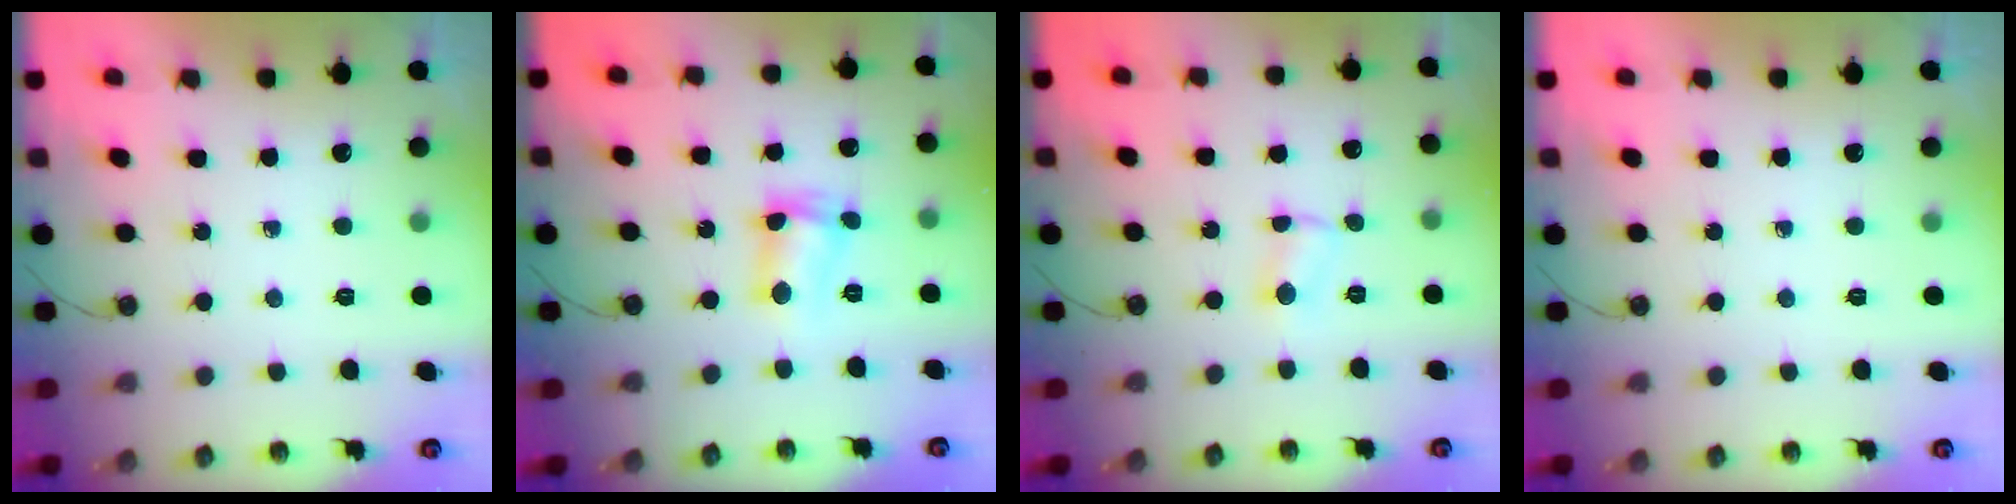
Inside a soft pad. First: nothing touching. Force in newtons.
{"total": 6.5, "press": 6.1, "slide": 2.3}
{"total": 2.9, "press": 2.9, "slide": 0.6}
{"total": 0.0}